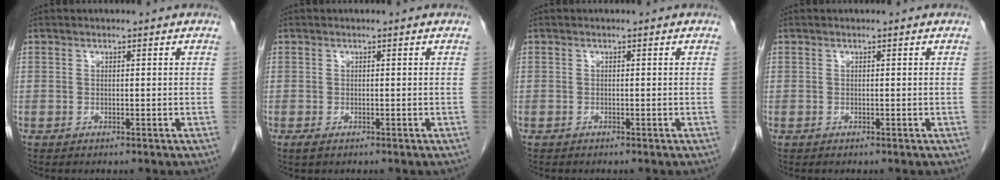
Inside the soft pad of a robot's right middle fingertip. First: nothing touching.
{"total": 0.9, "force": [-0.5, 0.4, 0.7], "torque": [-0.015, -0.001, -0.004]}
{"total": 0.0}
{"total": 0.0}